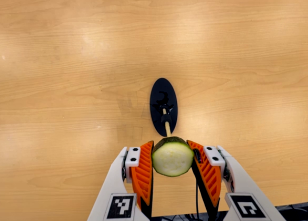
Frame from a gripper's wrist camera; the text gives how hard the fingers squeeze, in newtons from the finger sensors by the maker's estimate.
{"total": 9.6, "left": 8.5, "right": 10.6}